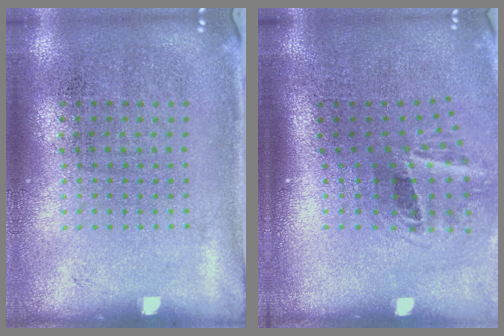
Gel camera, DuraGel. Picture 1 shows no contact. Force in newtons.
{"total": 2.0, "press": 1.2, "slide": 1.6}